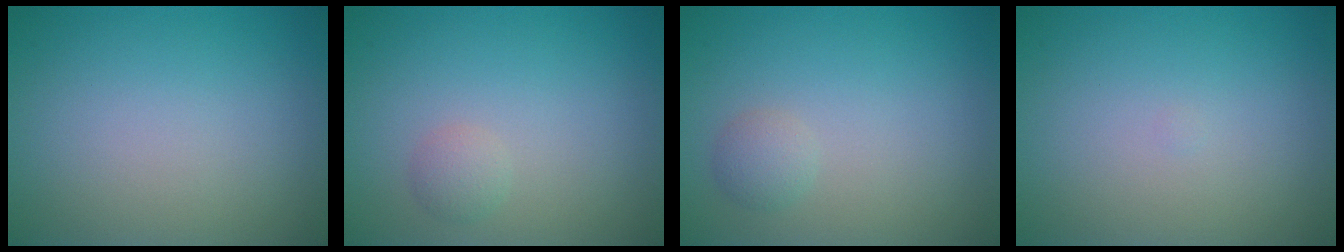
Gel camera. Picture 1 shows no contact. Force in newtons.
{"total": 1.2, "press": 1.2, "slide": 0.0}
{"total": 1.3, "press": 1.3, "slide": 0.0}
{"total": 0.0}